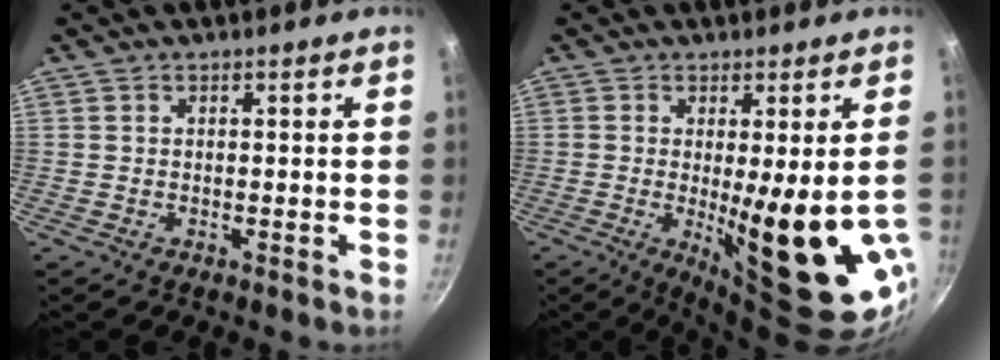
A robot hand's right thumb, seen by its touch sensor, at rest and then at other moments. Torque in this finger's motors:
{"motor_torque": [2.52, 2.48, 2.01, 0.11, 0.53]}